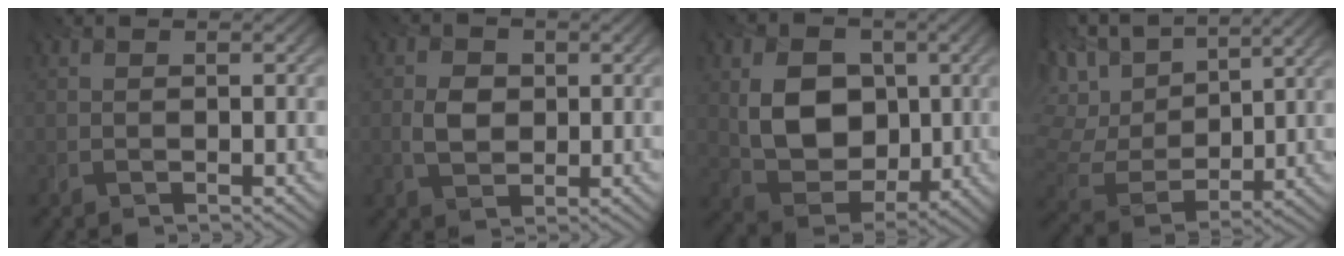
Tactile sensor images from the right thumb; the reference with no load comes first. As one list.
[{"total": 3.3, "force": [0.2, 2.7, 1.9], "torque": [-0.046, -0.001, -0.001]}, {"total": 9.5, "force": [1.1, 7.3, 6.1], "torque": [-0.132, -0.011, 0.018]}, {"total": 14.7, "force": [7.5, 7.9, 9.9], "torque": [-0.259, 0.029, 0.134]}]